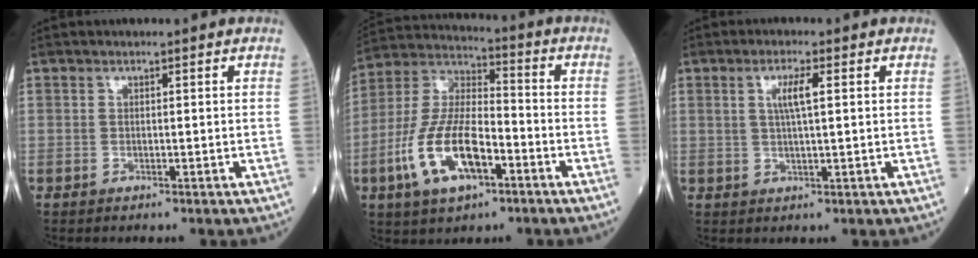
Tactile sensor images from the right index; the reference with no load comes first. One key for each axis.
{"total": 14.6, "fx": -5.5, "fy": 5.6, "fz": 12.3, "tx": -0.263, "ty": 0.005, "tz": -0.102}
{"total": 3.8, "fx": 1.1, "fy": 0.3, "fz": 3.6, "tx": -0.071, "ty": 0.002, "tz": 0.020}